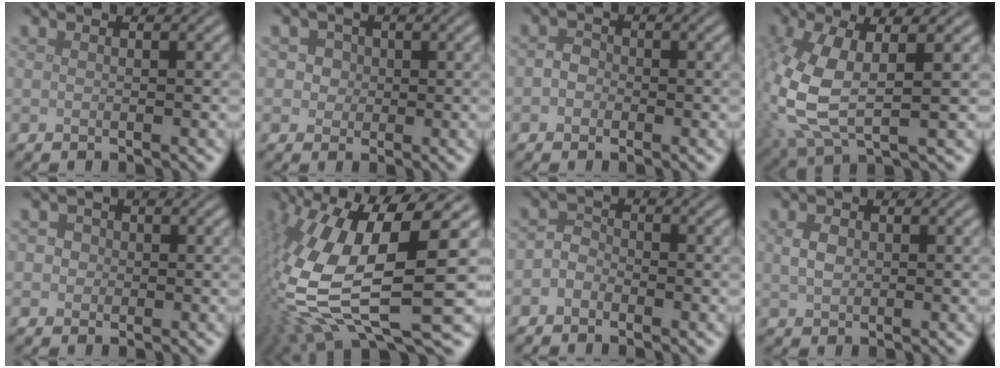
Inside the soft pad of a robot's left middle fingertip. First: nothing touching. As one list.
[{"total": 3.2, "force": [1.1, 2.7, 1.3], "torque": [-0.010, 0.013, 0.007]}, {"total": 1.5, "force": [-0.4, 1.4, 0.6], "torque": [-0.001, 0.001, -0.016]}, {"total": 7.7, "force": [0.6, 3.6, 6.8], "torque": [-0.167, -0.001, 0.013]}, {"total": 2.0, "force": [0.5, 1.8, 0.8], "torque": [0.003, 0.012, -0.002]}, {"total": 14.0, "force": [-0.9, 5.0, 13.1], "torque": [-0.301, -0.016, -0.005]}, {"total": 1.8, "force": [-0.9, 1.4, 0.7], "torque": [-0.007, 0.006, -0.028]}, {"total": 1.8, "force": [0.4, 1.3, 1.1], "torque": [-0.026, 0.002, 0.008]}]